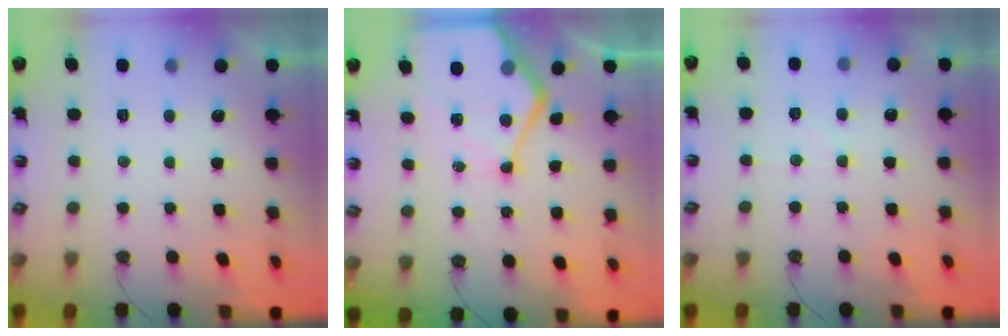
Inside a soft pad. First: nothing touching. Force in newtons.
{"total": 16.4, "press": 16.4, "slide": 1.5}
{"total": 5.9, "press": 5.8, "slide": 1.0}